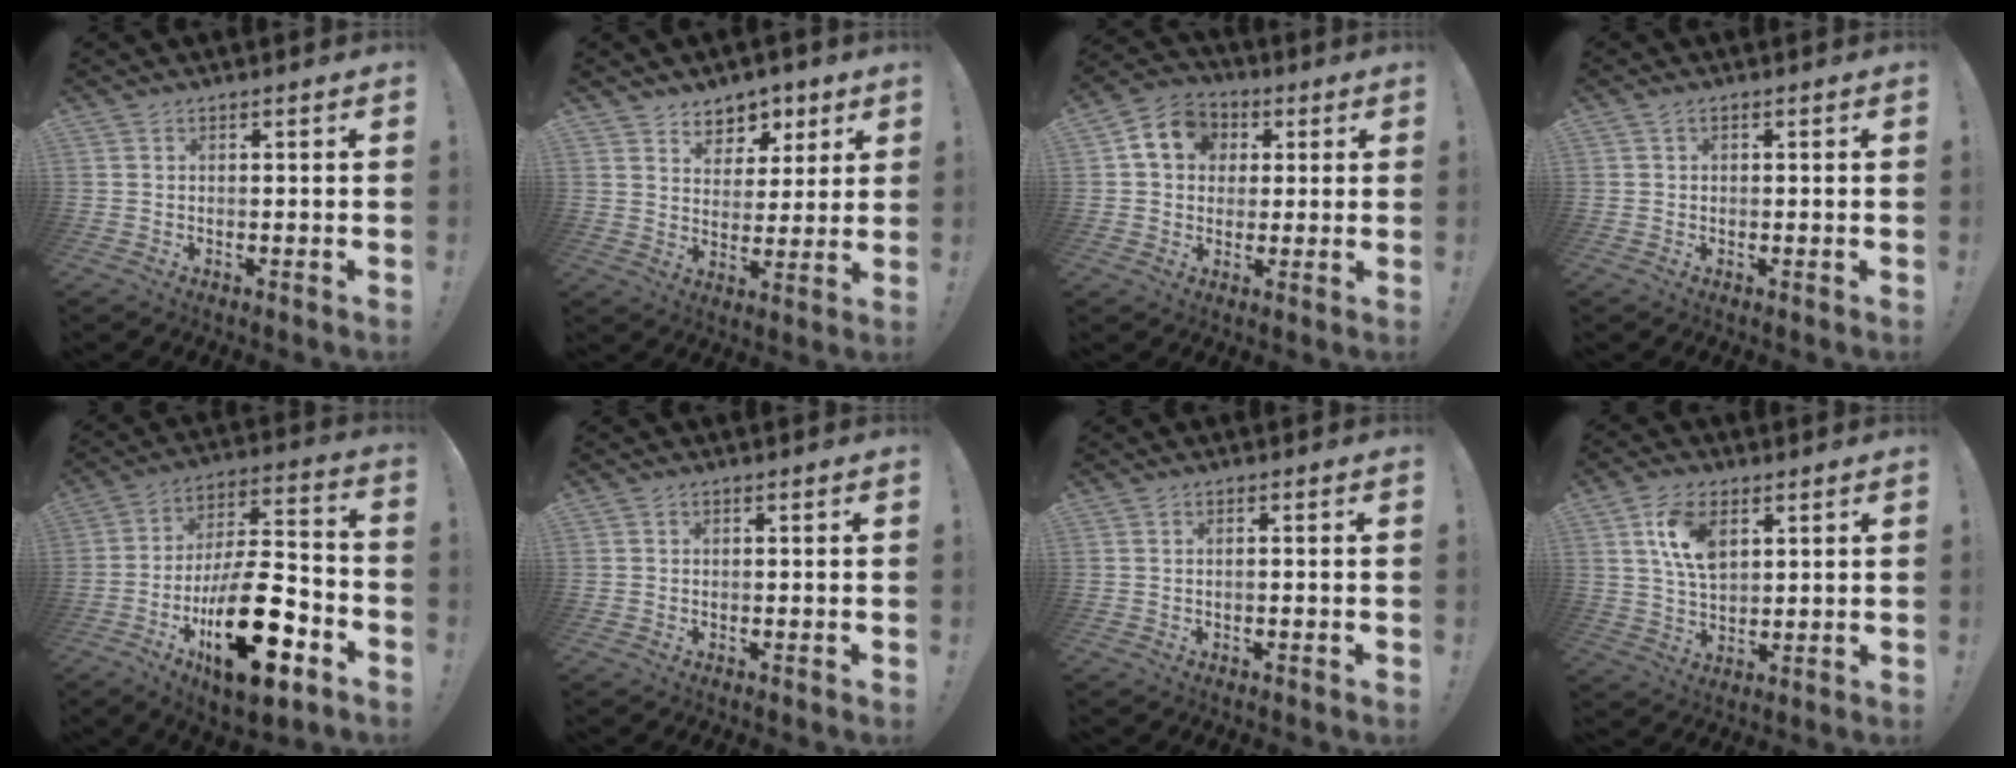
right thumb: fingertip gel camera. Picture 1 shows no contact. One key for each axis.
{"total": 7.3, "fx": 4.7, "fy": 5.6, "fz": 0.9, "tx": -0.005, "ty": -0.042, "tz": 0.093}
{"total": 10.8, "fx": 2.9, "fy": 9.2, "fz": 4.9, "tx": -0.071, "ty": 0.005, "tz": 0.060}
{"total": 1.0, "fx": 0.1, "fy": 0.8, "fz": 0.6, "tx": -0.018, "ty": 0.007, "tz": 0.003}
{"total": 25.4, "fx": -9.9, "fy": 10.3, "fz": 21.0, "tx": -0.355, "ty": 0.061, "tz": -0.151}
{"total": 0.6, "fx": -0.3, "fy": 0.4, "fz": 0.3, "tx": -0.011, "ty": 0.005, "tz": -0.004}
{"total": 1.0, "fx": -0.6, "fy": 0.0, "fz": 0.8, "tx": -0.022, "ty": 0.004, "tz": -0.009}
{"total": 11.1, "fx": 4.5, "fy": 6.8, "fz": 7.4, "tx": -0.127, "ty": -0.005, "tz": 0.082}